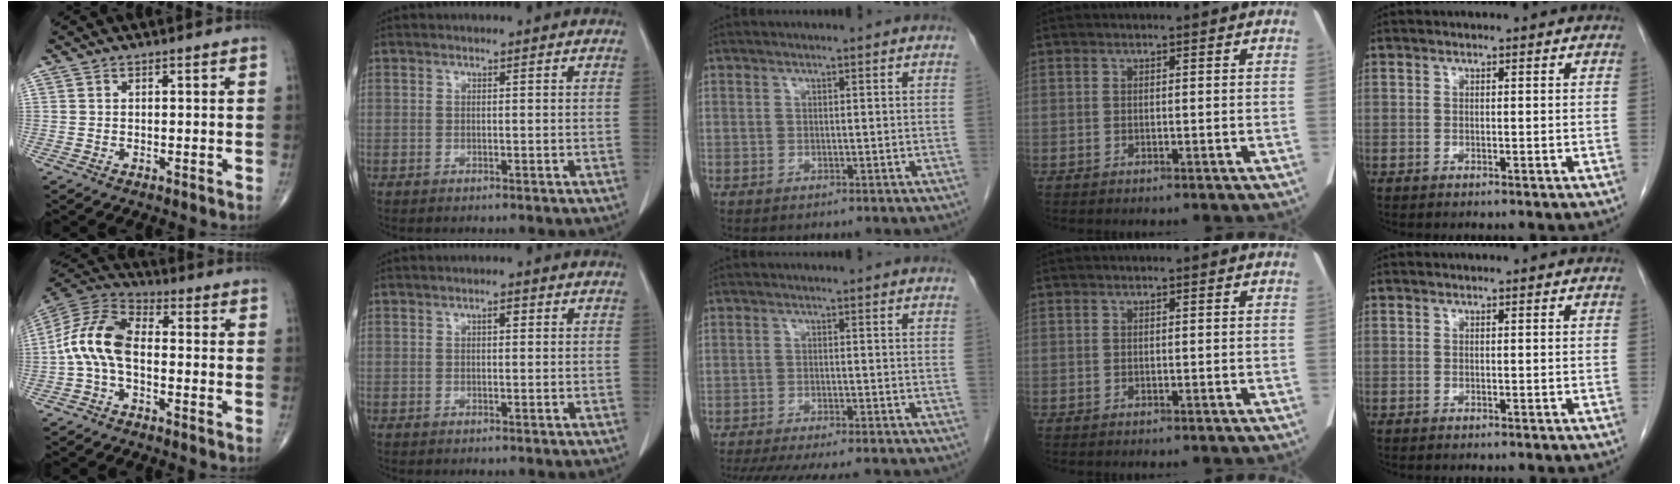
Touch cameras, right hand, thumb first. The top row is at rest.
{"thumb": {"total": 11.1, "force": [-1.5, 6.0, 9.2], "torque": [-0.186, 0.034, -0.041]}, "index": {"total": 1.2, "force": [0.4, 0.5, 1.0], "torque": [-0.016, 0.003, 0.004]}, "middle": {"total": 16.3, "force": [-14.2, 2.6, 7.4], "torque": [-0.145, -0.028, -0.192]}}